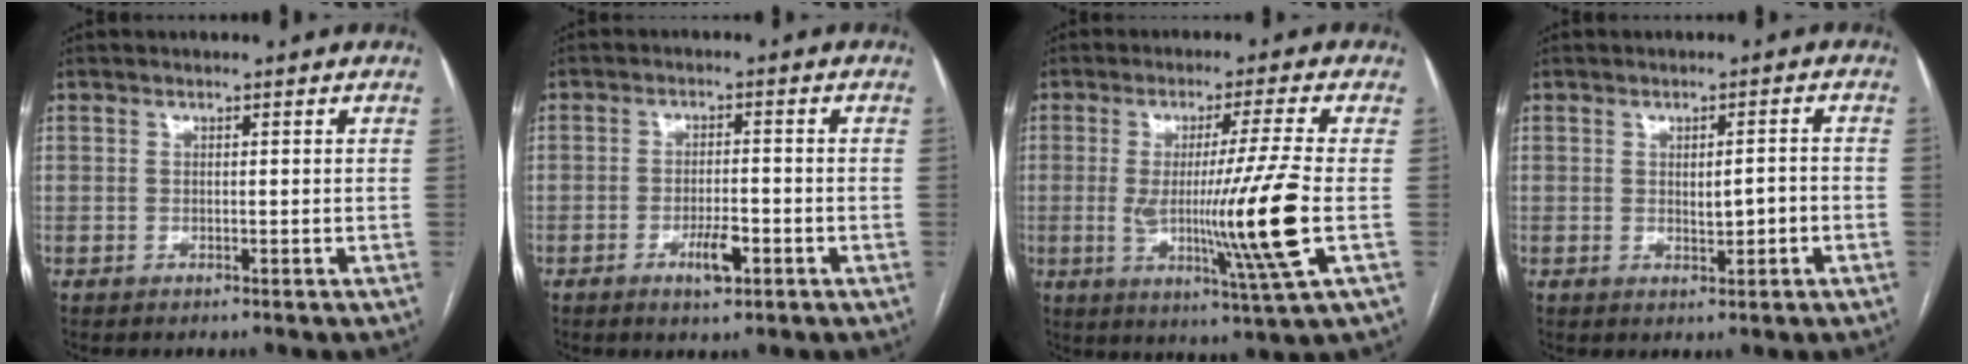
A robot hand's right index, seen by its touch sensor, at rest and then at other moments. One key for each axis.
{"total": 4.3, "fx": -2.0, "fy": 1.1, "fz": 3.6, "tx": -0.066, "ty": 0.000, "tz": -0.032}
{"total": 13.2, "fx": -1.5, "fy": -2.5, "fz": 12.8, "tx": -0.230, "ty": -0.033, "tz": -0.023}
{"total": 3.1, "fx": -0.5, "fy": 0.9, "fz": 2.9, "tx": -0.048, "ty": 0.000, "tz": -0.002}